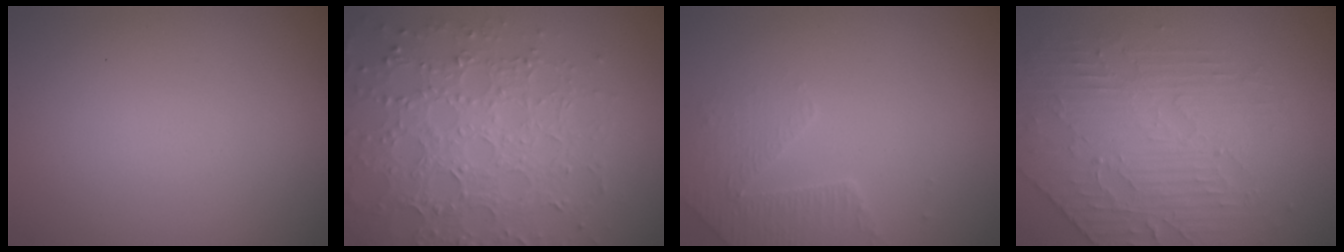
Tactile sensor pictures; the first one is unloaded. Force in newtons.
{"total": 6.5, "press": 5.3, "slide": 3.9}
{"total": 2.8, "press": 2.7, "slide": 0.7}
{"total": 3.9, "press": 3.6, "slide": 1.6}